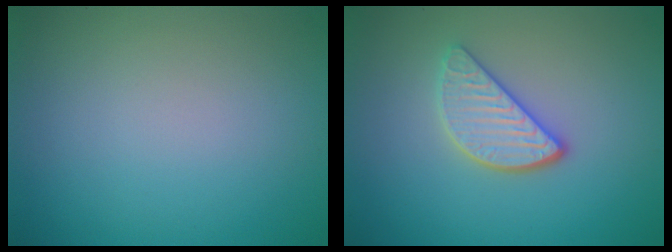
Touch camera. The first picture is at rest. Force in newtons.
{"total": 3.2, "press": 2.8, "slide": 1.5}